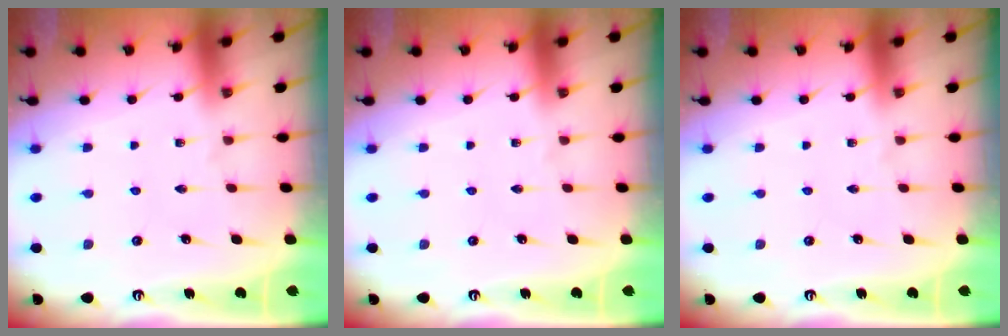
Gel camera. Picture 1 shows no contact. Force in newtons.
{"total": 0.0}
{"total": 0.0}